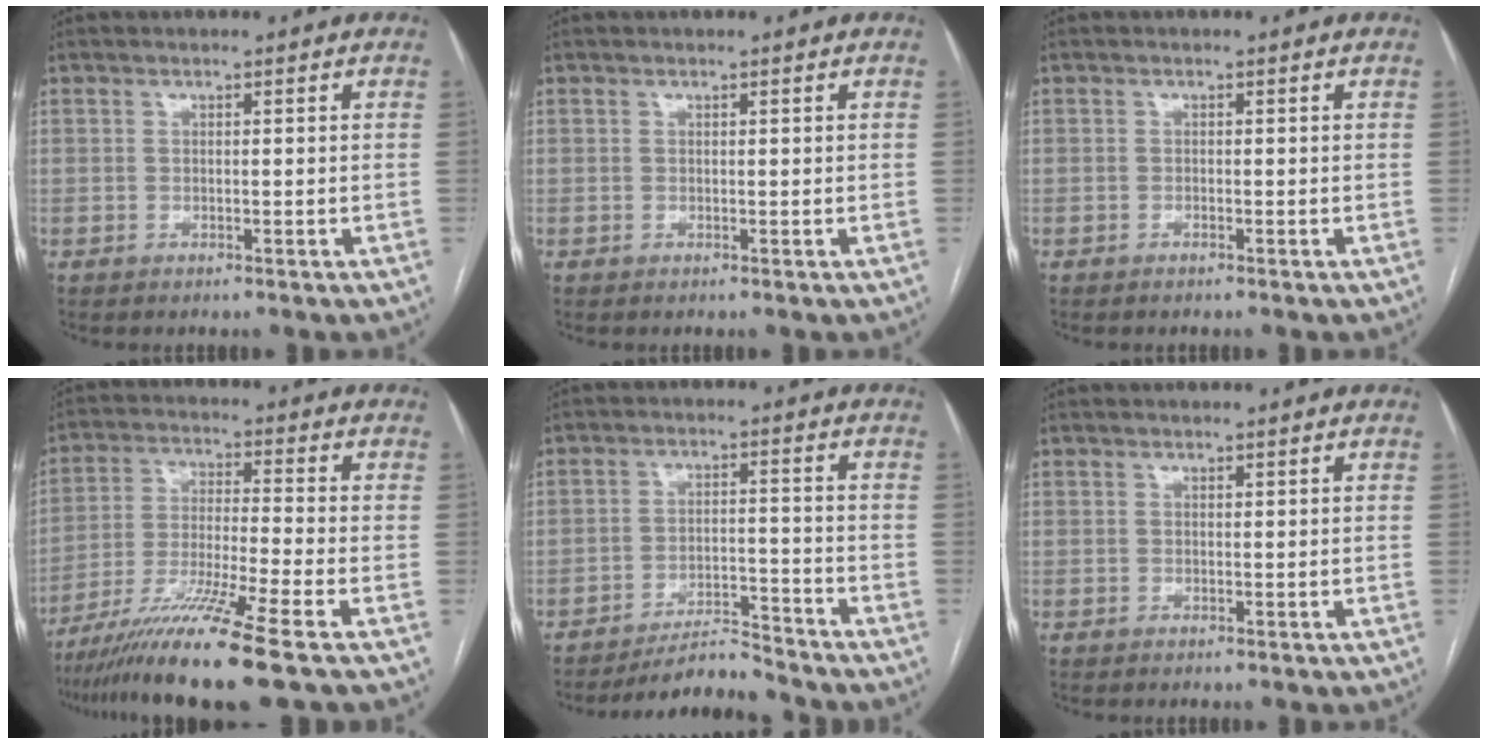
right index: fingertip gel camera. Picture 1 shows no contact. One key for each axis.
{"total": 0.0}
{"total": 0.0}
{"total": 13.3, "fx": -9.5, "fy": -2.0, "fz": 9.1, "tx": -0.172, "ty": -0.035, "tz": -0.170}
{"total": 6.2, "fx": -6.2, "fy": 0.3, "fz": 0.4, "tx": -0.006, "ty": 0.000, "tz": -0.104}
{"total": 0.0}